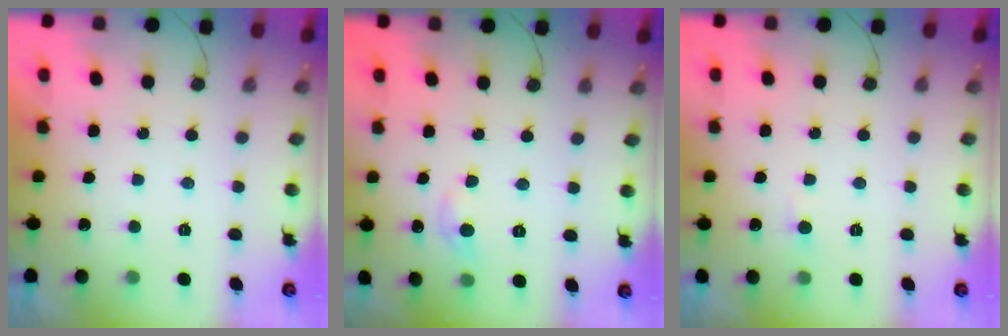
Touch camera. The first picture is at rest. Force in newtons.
{"total": 5.9, "press": 5.8, "slide": 0.9}
{"total": 2.0, "press": 2.0, "slide": 0.2}